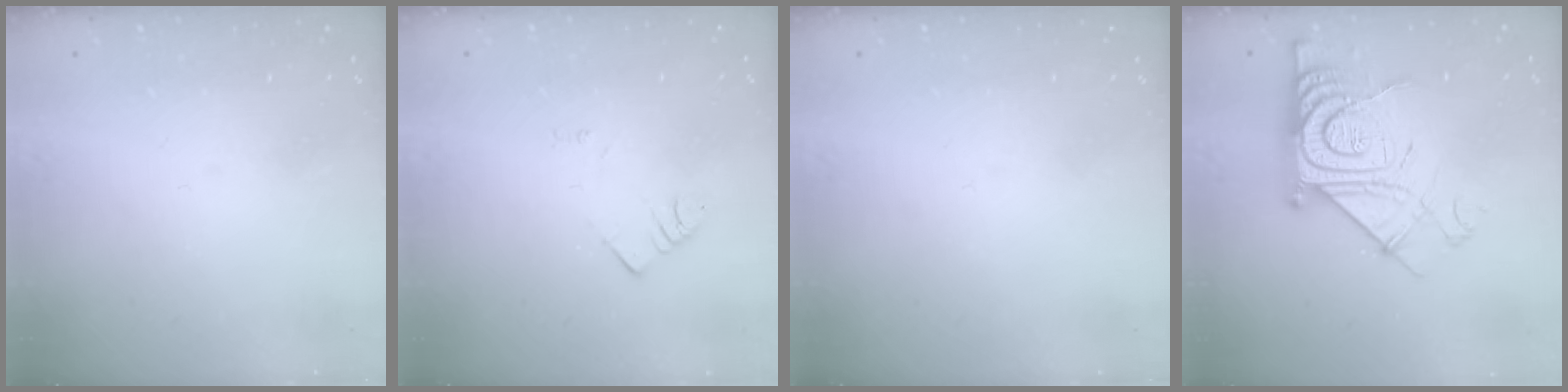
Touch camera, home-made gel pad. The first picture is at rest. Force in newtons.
{"total": 1.7, "press": 1.6, "slide": 0.3}
{"total": 0.0}
{"total": 18.1, "press": 18.0, "slide": 1.3}